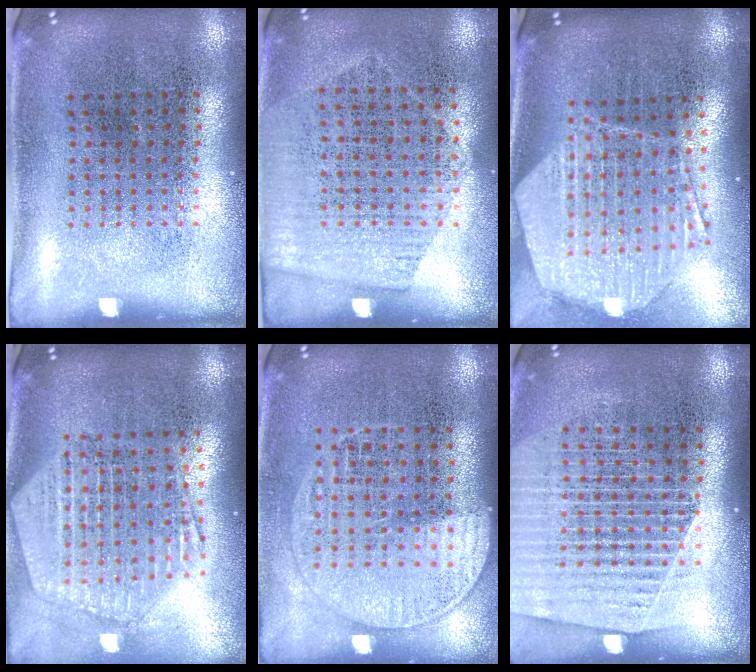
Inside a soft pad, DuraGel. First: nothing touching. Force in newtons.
{"total": 1.4, "press": 1.1, "slide": 0.7}
{"total": 2.5, "press": 2.1, "slide": 1.4}
{"total": 2.6, "press": 2.1, "slide": 1.4}
{"total": 1.3, "press": 1.2, "slide": 0.5}
{"total": 1.7, "press": 1.6, "slide": 0.5}